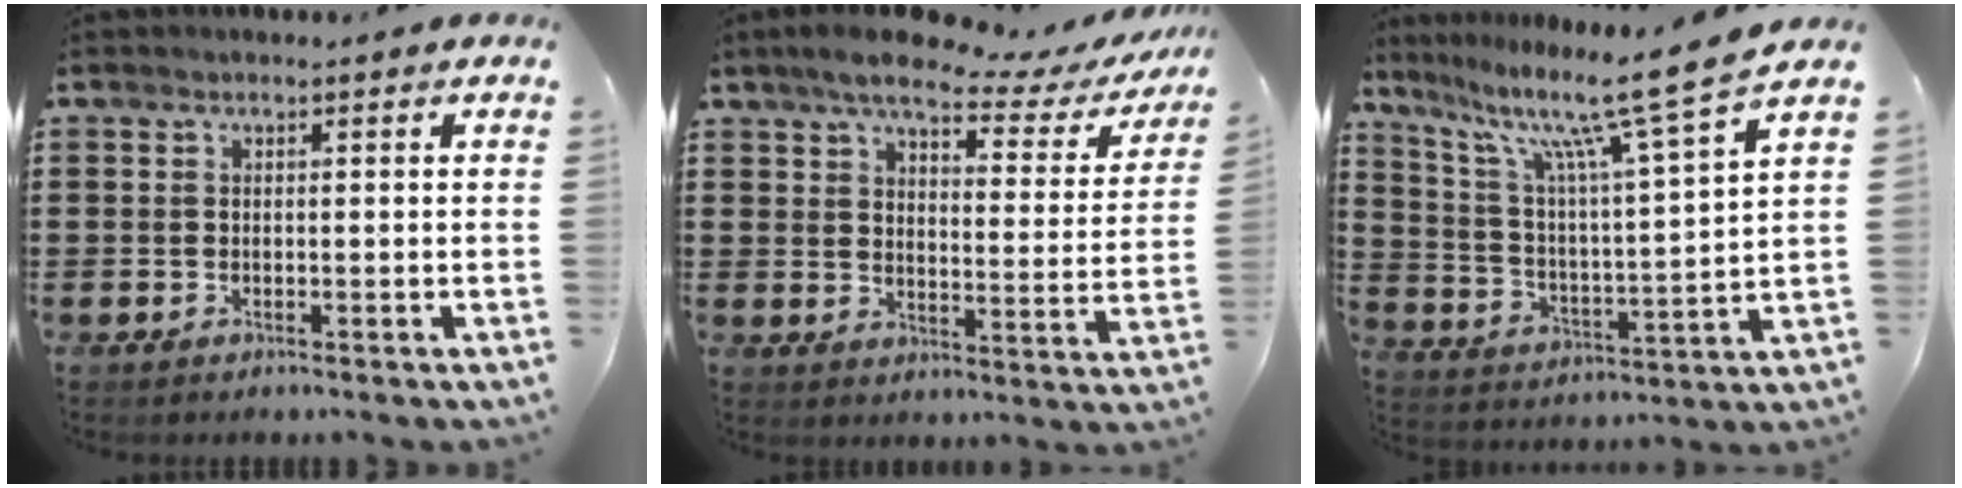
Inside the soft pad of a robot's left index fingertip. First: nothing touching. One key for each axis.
{"total": 7.0, "fx": 5.6, "fy": 1.5, "fz": 3.9, "tx": -0.084, "ty": -0.025, "tz": 0.090}
{"total": 11.8, "fx": 9.1, "fy": -0.3, "fz": 7.5, "tx": -0.164, "ty": -0.065, "tz": 0.136}